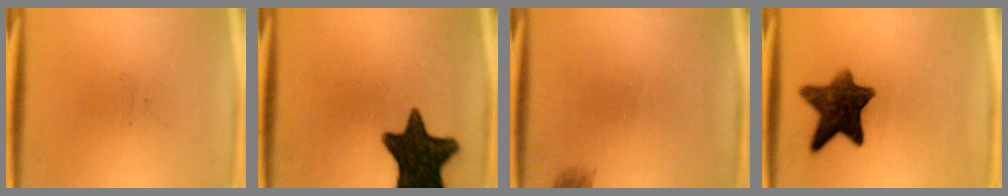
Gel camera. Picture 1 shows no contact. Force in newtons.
{"total": 15.9}
{"total": 1.1}
{"total": 10.2}